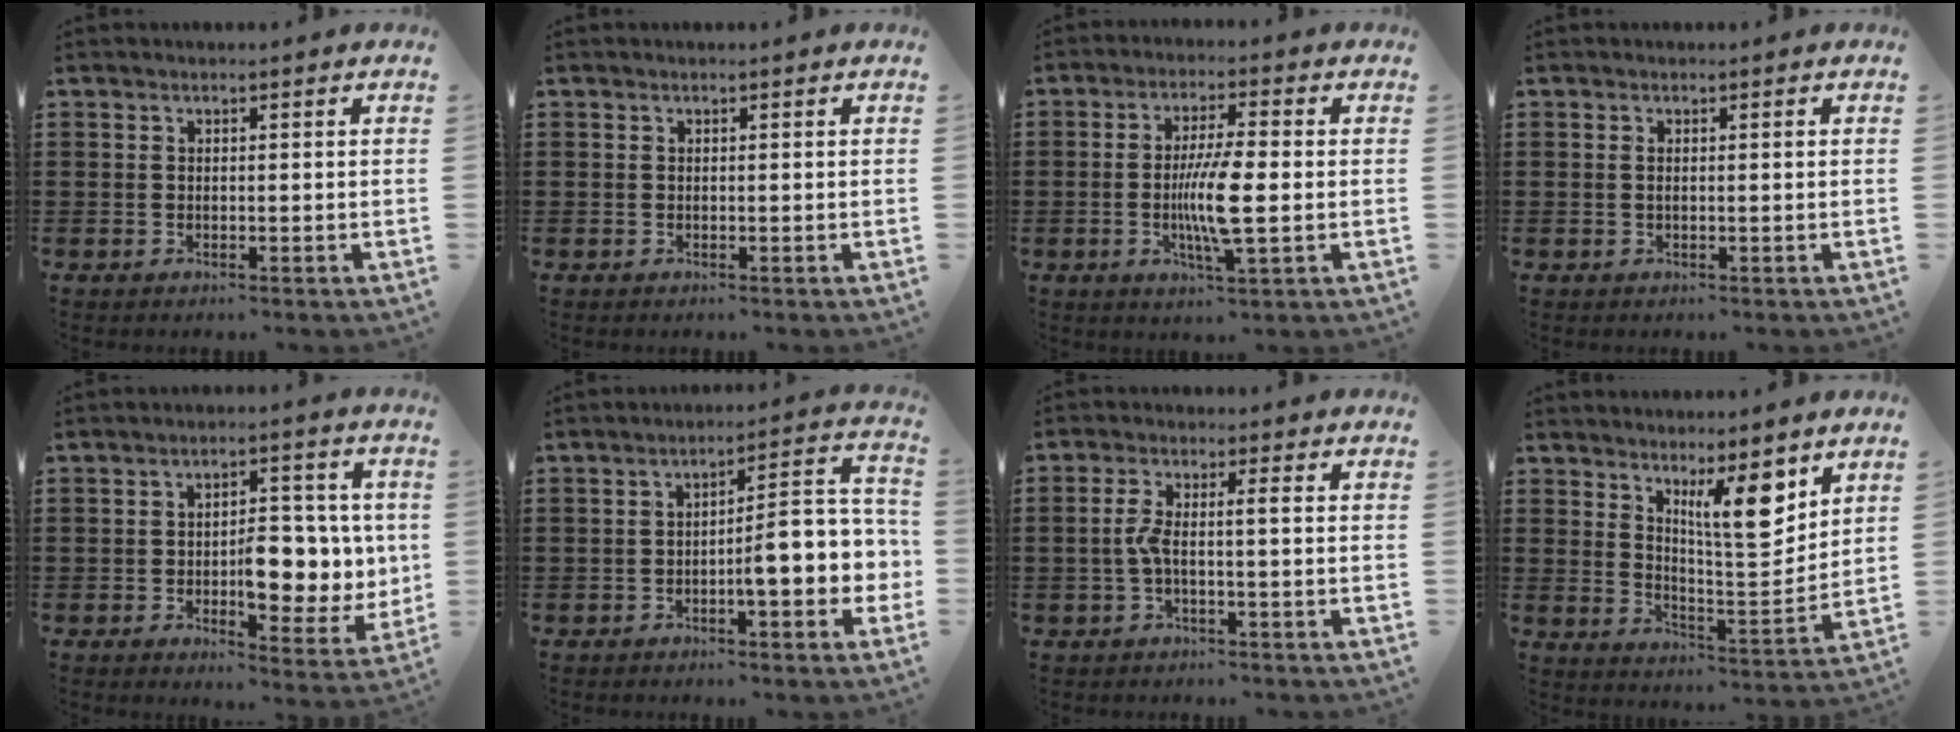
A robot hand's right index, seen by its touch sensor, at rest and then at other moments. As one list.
[{"total": 0.0}, {"total": 8.2, "force": [-1.3, 1.4, 8.0], "torque": [-0.155, -0.010, -0.027]}, {"total": 0.7, "force": [0.0, 0.1, 0.7], "torque": [-0.013, -0.001, 0.000]}, {"total": 8.6, "force": [-0.4, 4.5, 7.4], "torque": [-0.094, 0.001, -0.013]}, {"total": 8.4, "force": [-2.0, 2.2, 7.8], "torque": [-0.109, -0.022, -0.039]}, {"total": 3.7, "force": [-0.8, 0.3, 3.6], "torque": [-0.090, -0.006, -0.025]}, {"total": 9.0, "force": [5.7, 2.4, 6.6], "torque": [-0.116, -0.024, 0.097]}]